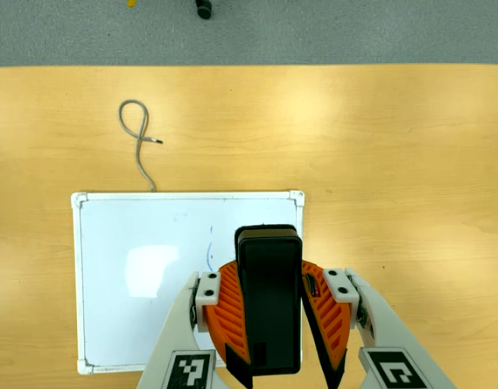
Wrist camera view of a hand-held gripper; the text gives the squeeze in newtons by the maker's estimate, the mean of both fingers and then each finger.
{"total": 10.1, "left": 9.9, "right": 10.4}